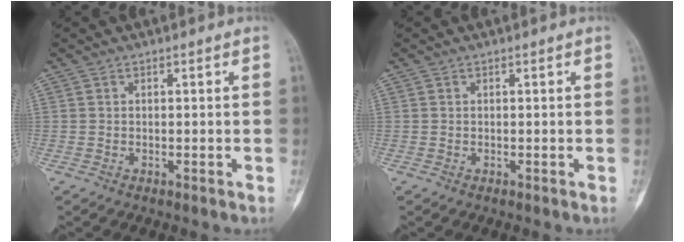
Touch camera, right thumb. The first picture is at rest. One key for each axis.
{"total": 0.0}